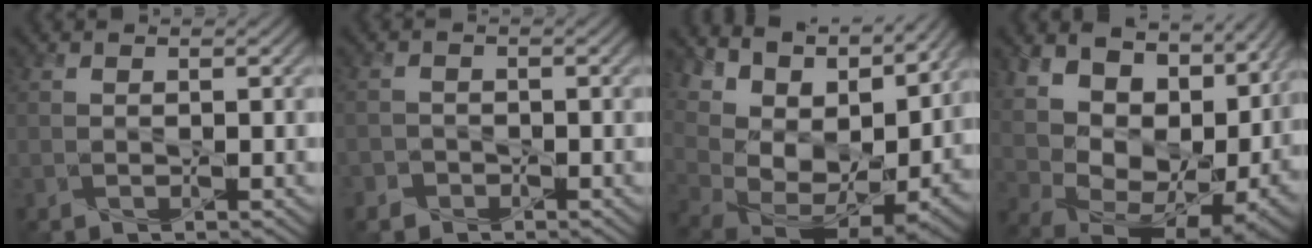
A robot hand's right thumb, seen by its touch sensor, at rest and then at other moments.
{"total": 1.8, "force": [-1.5, 1.0, -0.2], "torque": [0.012, 0.001, -0.031]}
{"total": 16.7, "force": [8.1, 9.6, 11.0], "torque": [-0.207, 0.035, 0.162]}
{"total": 19.1, "force": [6.3, 12.8, 12.7], "torque": [-0.220, 0.031, 0.144]}